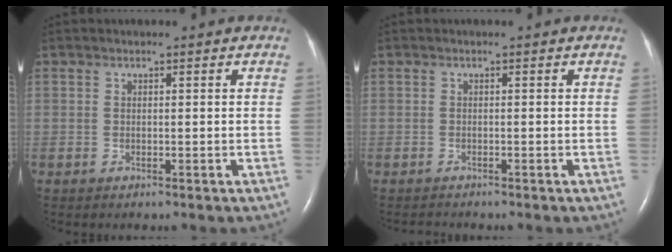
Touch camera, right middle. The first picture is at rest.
{"total": 0.8, "force": [-0.8, 0.0, -0.1], "torque": [-0.004, -0.007, -0.012]}